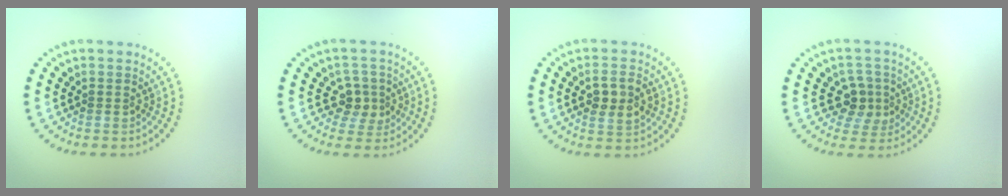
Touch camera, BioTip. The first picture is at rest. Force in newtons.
{"total": 2.4, "press": 2.2, "slide": 1.0}
{"total": 2.8, "press": 2.8, "slide": 0.3}
{"total": 2.8, "press": 2.5, "slide": 1.2}